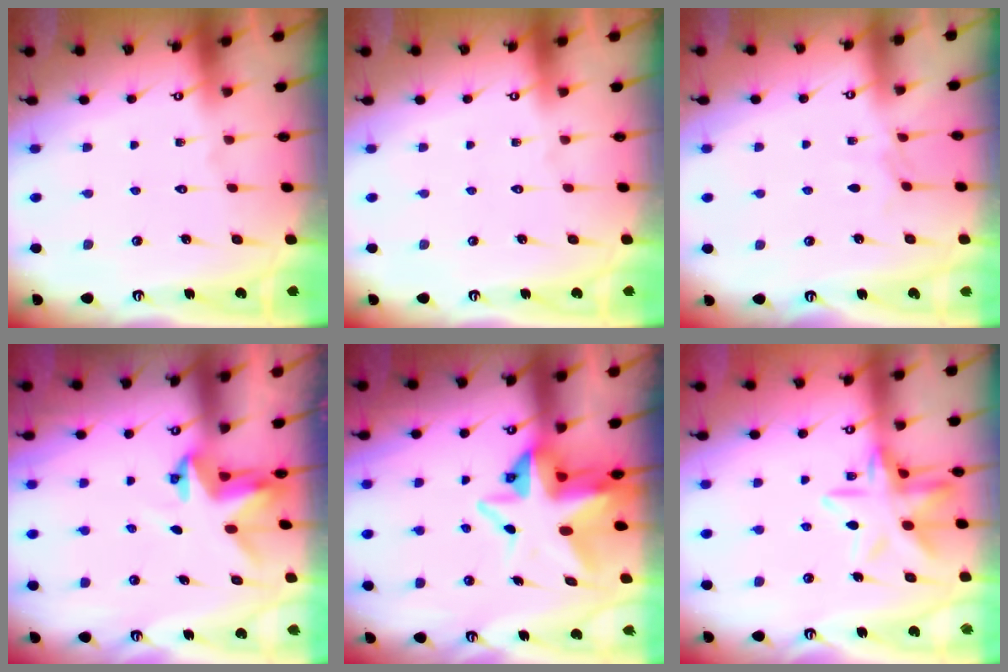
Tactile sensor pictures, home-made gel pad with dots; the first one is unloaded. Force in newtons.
{"total": 0.0}
{"total": 2.8, "press": 2.8, "slide": 0.5}
{"total": 3.4, "press": 3.4, "slide": 0.1}
{"total": 9.9, "press": 9.9, "slide": 0.8}
{"total": 12.6, "press": 12.5, "slide": 1.2}